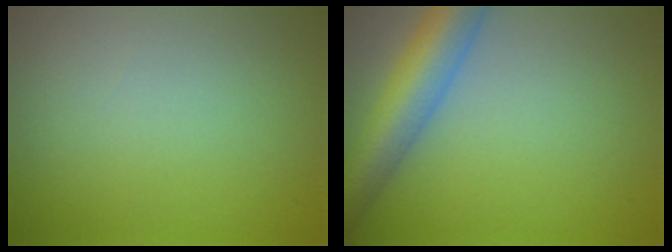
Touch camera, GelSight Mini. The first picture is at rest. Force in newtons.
{"total": 6.8, "press": 6.8, "slide": 0.3}